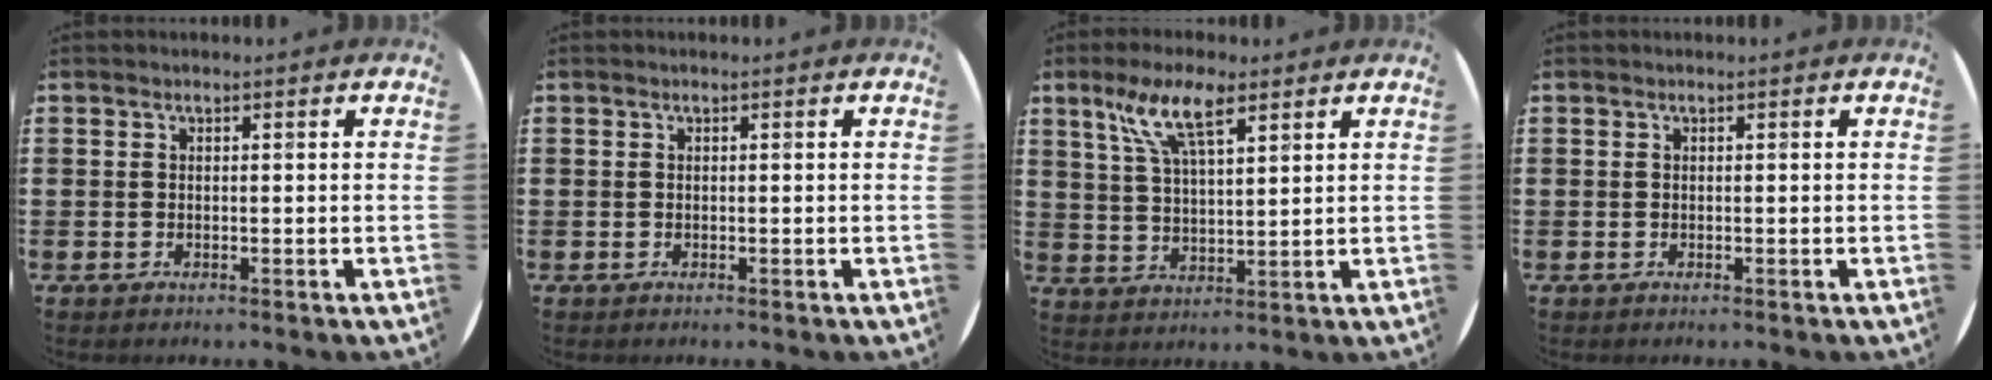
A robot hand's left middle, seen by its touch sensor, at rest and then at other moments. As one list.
[{"total": 0.0}, {"total": 8.1, "force": [5.3, 2.4, 5.6], "torque": [-0.116, -0.003, 0.091]}, {"total": 0.0}]